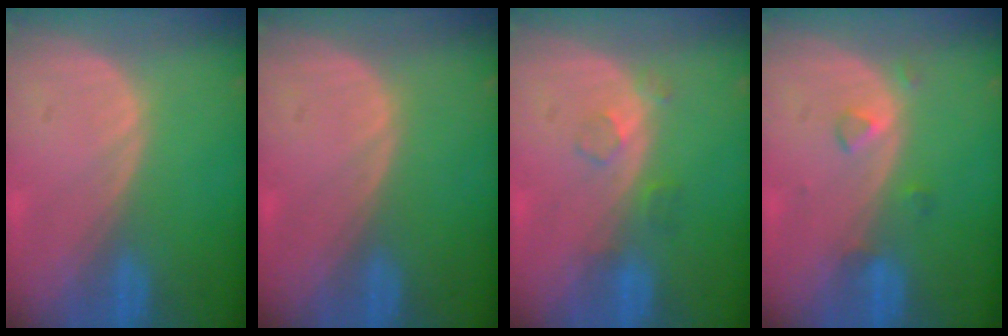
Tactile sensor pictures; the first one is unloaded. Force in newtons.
{"total": 0.0}
{"total": 2.5, "press": 2.5, "slide": 0.3}
{"total": 2.1, "press": 2.1, "slide": 0.1}